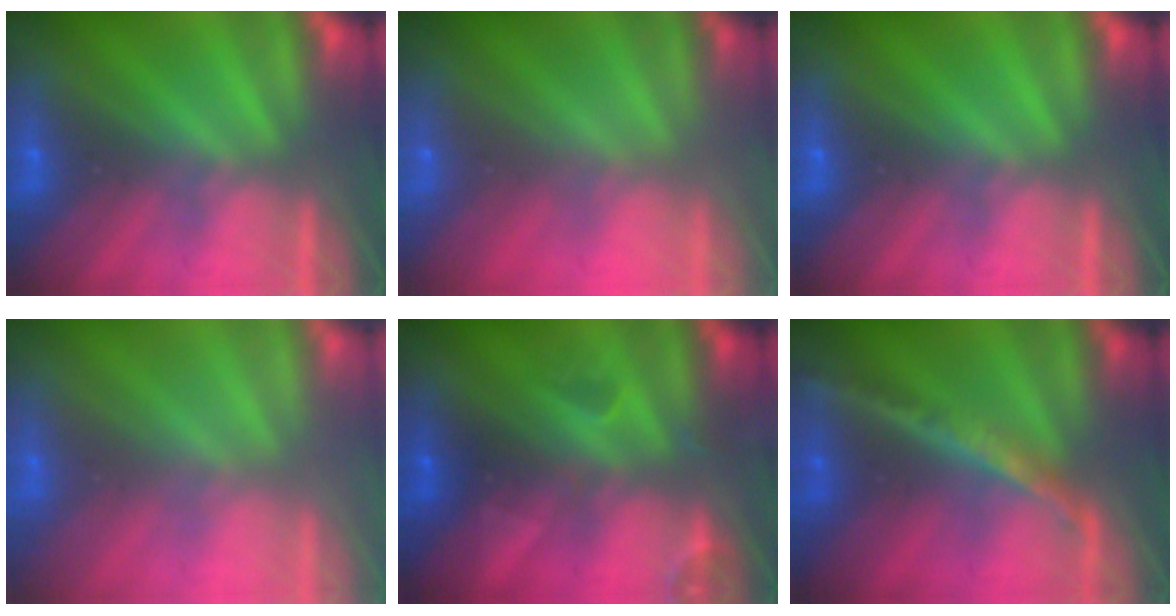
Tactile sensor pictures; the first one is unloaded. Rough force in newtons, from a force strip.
{"total": 9.0}
{"total": 0.0}
{"total": 2.4}
{"total": 2.4}
{"total": 2.4}